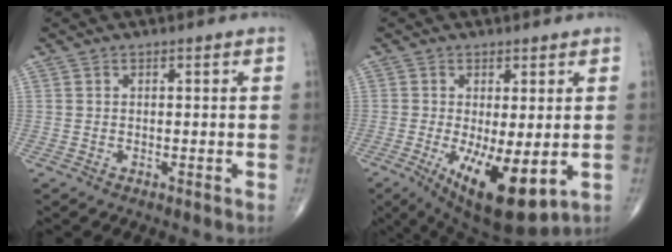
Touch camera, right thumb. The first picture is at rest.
{"total": 12.6, "force": [-2.9, 4.4, 11.4], "torque": [-0.183, -0.027, -0.029]}